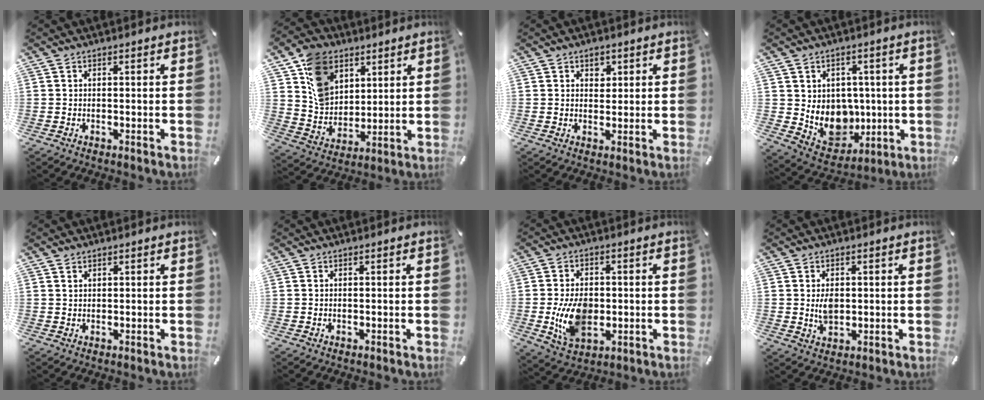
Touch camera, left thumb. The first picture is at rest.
{"total": 12.6, "force": [5.9, 9.9, 4.9], "torque": [-0.103, -0.010, 0.121]}
{"total": 2.6, "force": [1.1, 2.2, 1.0], "torque": [0.009, -0.009, 0.012]}
{"total": 9.8, "force": [0.8, 9.2, 3.4], "torque": [-0.065, -0.021, 0.030]}
{"total": 1.2, "force": [0.9, 0.8, 0.3], "torque": [-0.006, 0.002, 0.016]}
{"total": 0.0}
{"total": 11.5, "force": [-1.3, 8.0, 8.2], "torque": [-0.168, -0.002, -0.021]}
{"total": 4.3, "force": [0.5, 3.1, 3.0], "torque": [-0.044, -0.008, 0.002]}